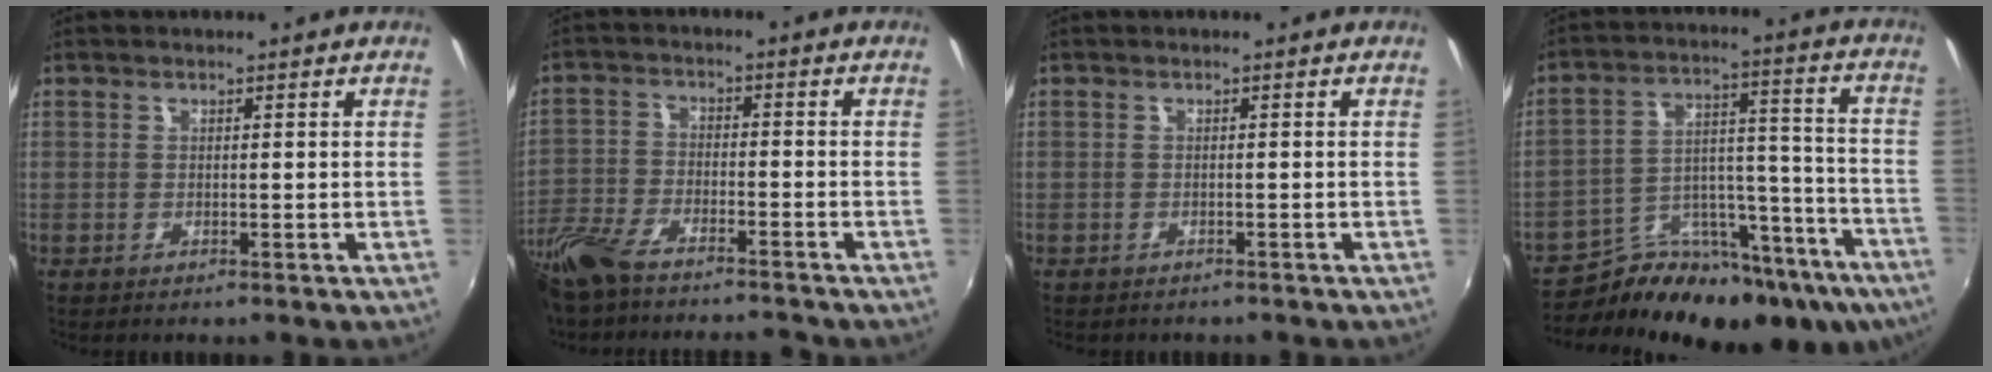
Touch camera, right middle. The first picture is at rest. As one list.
[{"total": 14.0, "force": [-11.7, 3.7, 6.6], "torque": [-0.165, -0.027, -0.220]}, {"total": 1.4, "force": [-1.2, 0.4, 0.4], "torque": [-0.013, -0.005, -0.014]}, {"total": 23.7, "force": [-18.0, 9.8, 11.9], "torque": [-0.176, 0.012, -0.252]}]